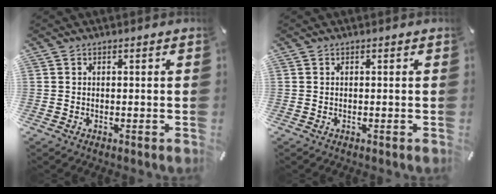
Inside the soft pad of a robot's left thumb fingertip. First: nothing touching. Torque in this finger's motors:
{"motor_torque": [0.00, 0.00, 0.00, 0.00, 0.00]}